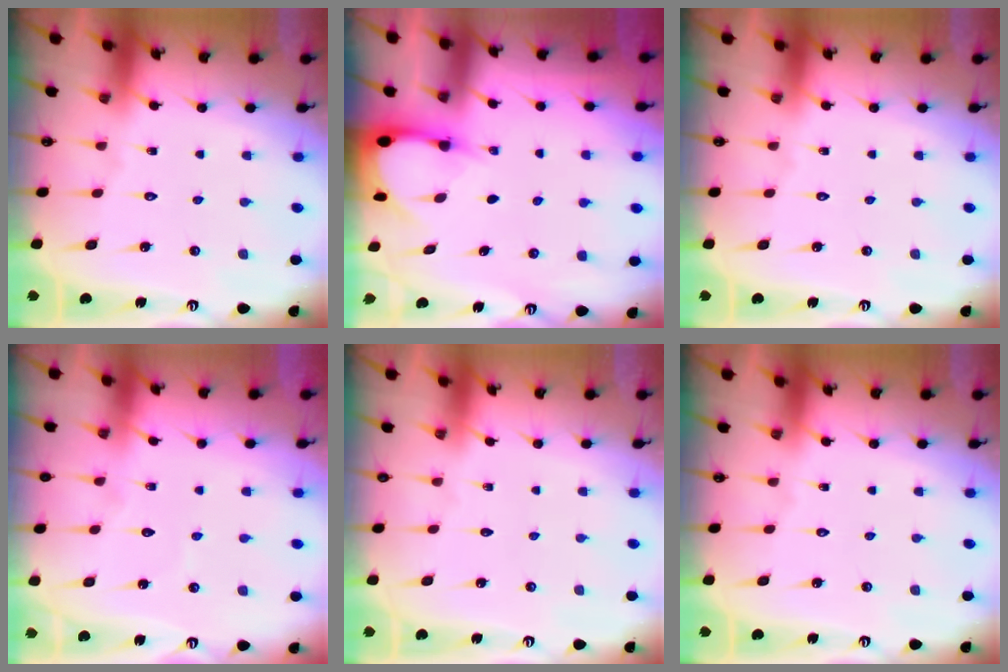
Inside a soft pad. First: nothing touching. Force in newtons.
{"total": 3.0, "press": 3.0, "slide": 0.3}
{"total": 0.0}
{"total": 2.5, "press": 2.5, "slide": 0.2}
{"total": 0.0}
{"total": 0.0}